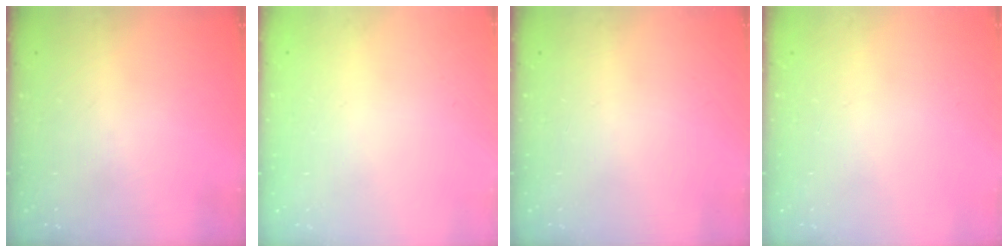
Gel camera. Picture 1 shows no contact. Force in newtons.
{"total": 0.0}
{"total": 0.0}
{"total": 0.0}